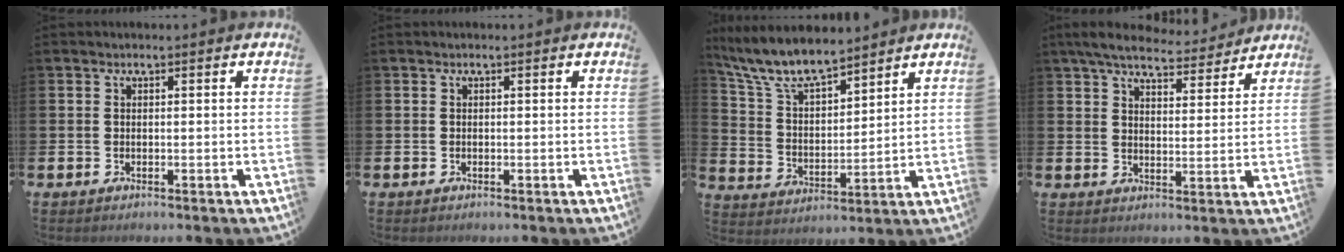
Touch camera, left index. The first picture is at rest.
{"total": 0.0}
{"total": 7.7, "force": [7.2, 1.6, 2.1], "torque": [-0.076, -0.037, 0.130]}
{"total": 6.4, "force": [6.0, 1.5, 1.8], "torque": [-0.046, -0.036, 0.104]}